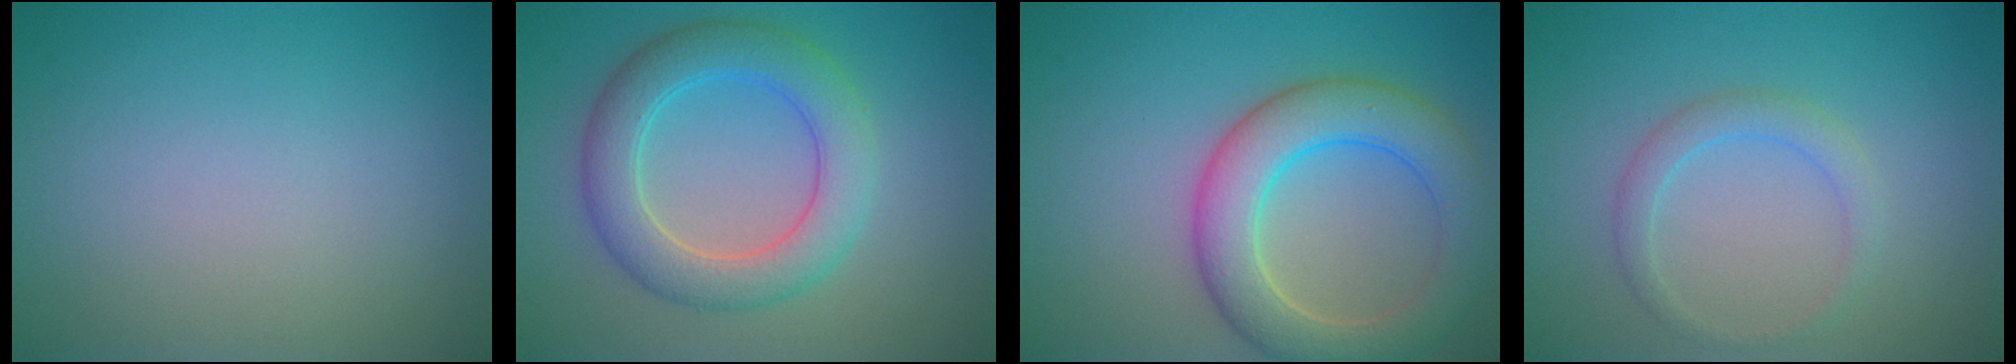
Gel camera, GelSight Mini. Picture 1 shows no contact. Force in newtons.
{"total": 5.6, "press": 5.6, "slide": 0.2}
{"total": 6.8, "press": 6.7, "slide": 0.3}
{"total": 1.9, "press": 1.9, "slide": 0.1}